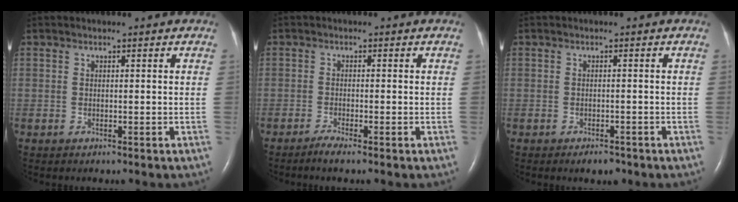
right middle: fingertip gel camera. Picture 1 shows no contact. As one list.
[{"total": 1.7, "force": [-1.3, -0.3, 1.0], "torque": [-0.028, -0.004, -0.030]}, {"total": 1.8, "force": [-1.3, 0.7, 1.0], "torque": [-0.012, 0.000, -0.013]}]